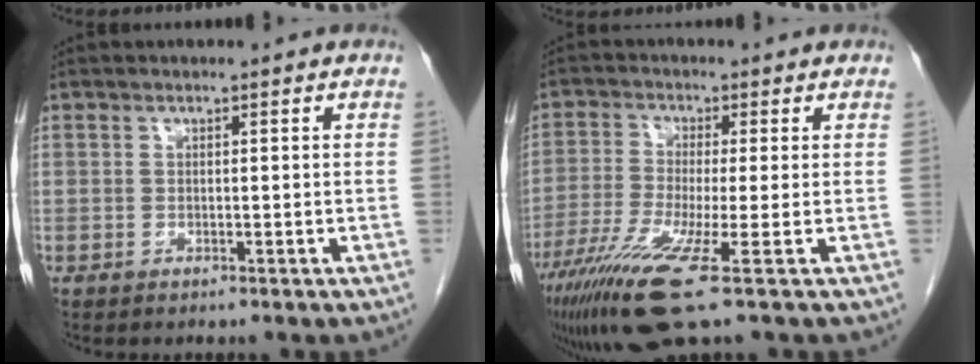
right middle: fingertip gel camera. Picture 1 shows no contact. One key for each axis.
{"total": 10.3, "fx": -5.3, "fy": -0.1, "fz": 8.8, "tx": -0.172, "ty": -0.033, "tz": -0.098}